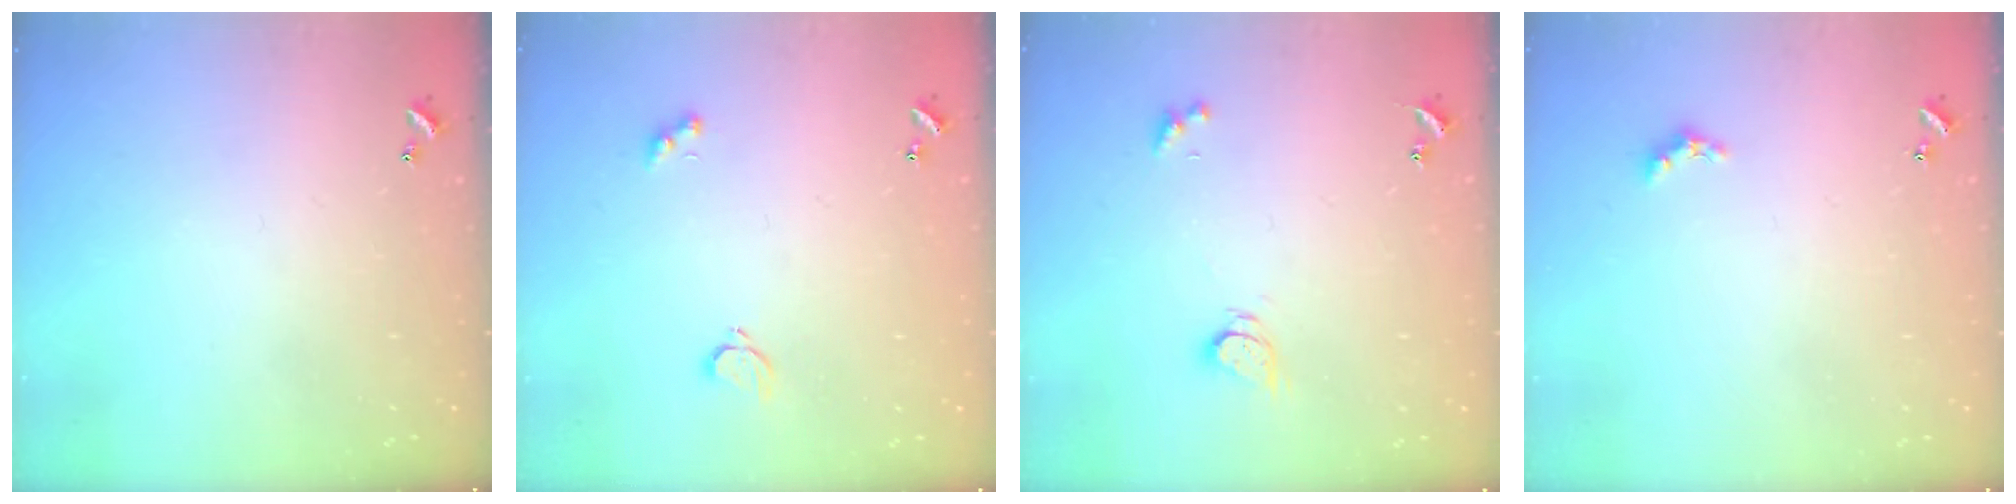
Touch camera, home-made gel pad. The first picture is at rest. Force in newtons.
{"total": 2.1, "press": 2.0, "slide": 0.5}
{"total": 2.5, "press": 2.5, "slide": 0.4}
{"total": 1.5, "press": 1.4, "slide": 0.4}